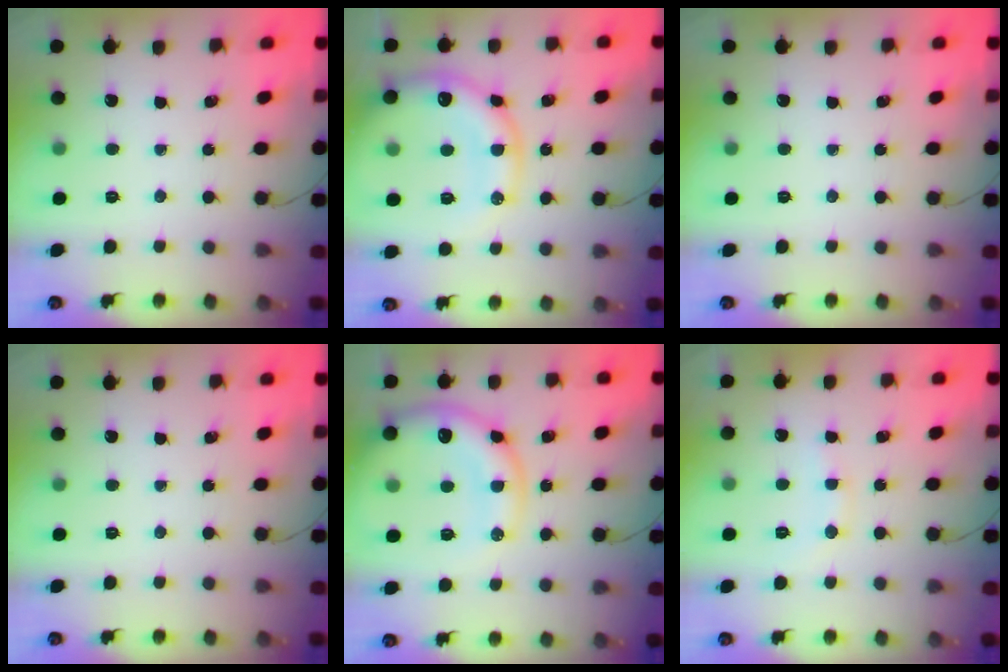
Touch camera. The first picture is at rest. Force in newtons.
{"total": 19.1, "press": 18.7, "slide": 3.7}
{"total": 0.0}
{"total": 0.0}
{"total": 17.6, "press": 17.2, "slide": 3.9}
{"total": 6.9, "press": 6.7, "slide": 1.4}